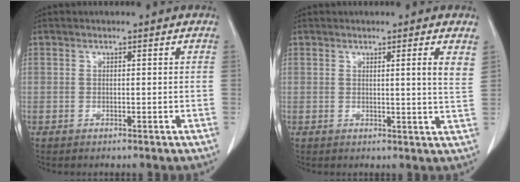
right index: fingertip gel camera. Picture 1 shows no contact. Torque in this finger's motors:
{"motor_torque": [0.02, -0.03, 0.12, 0.02]}